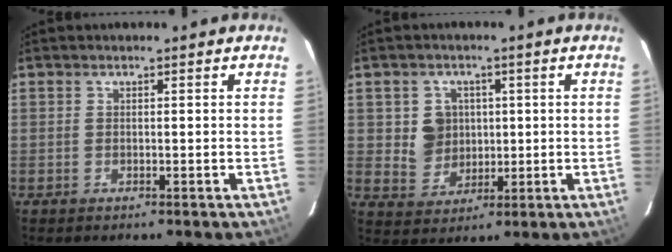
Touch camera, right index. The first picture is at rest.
{"total": 6.4, "force": [0.9, 6.1, 1.8], "torque": [-0.041, 0.013, 0.030]}